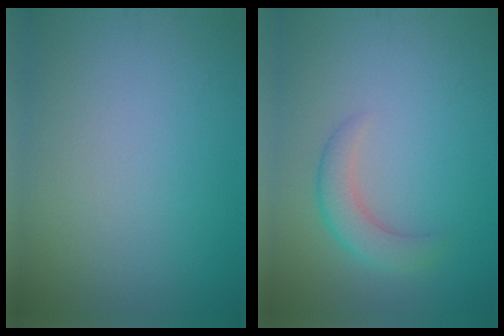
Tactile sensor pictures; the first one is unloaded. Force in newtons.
{"total": 2.8, "press": 2.8, "slide": 0.2}